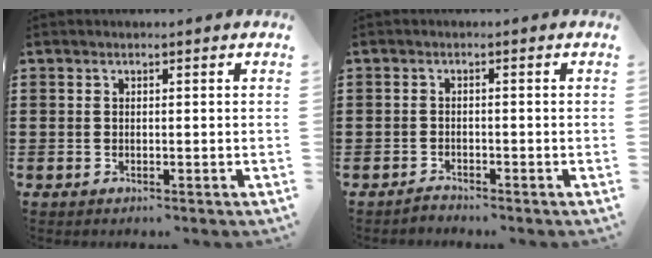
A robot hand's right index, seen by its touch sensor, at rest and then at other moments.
{"total": 1.3, "force": [-1.2, 0.3, -0.1], "torque": [-0.003, 0.006, -0.028]}